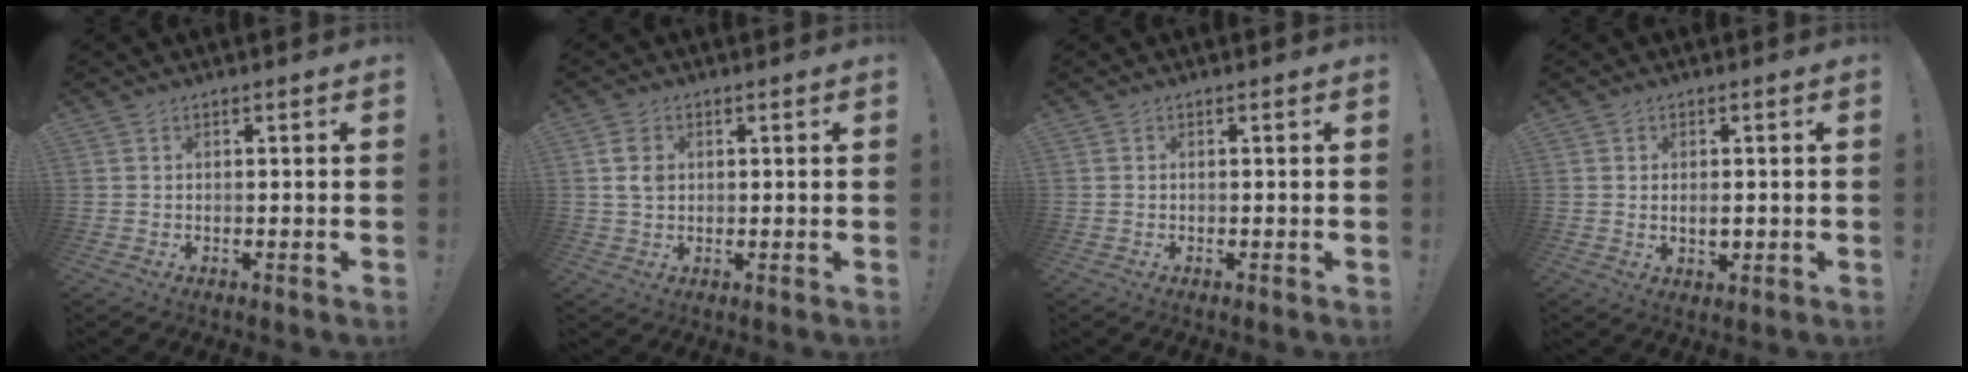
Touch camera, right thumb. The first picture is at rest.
{"total": 5.2, "force": [1.2, 4.0, 3.0], "torque": [-0.048, 0.007, 0.024]}
{"total": 0.0}
{"total": 2.7, "force": [0.0, 1.7, 2.0], "torque": [-0.031, 0.002, -0.001]}